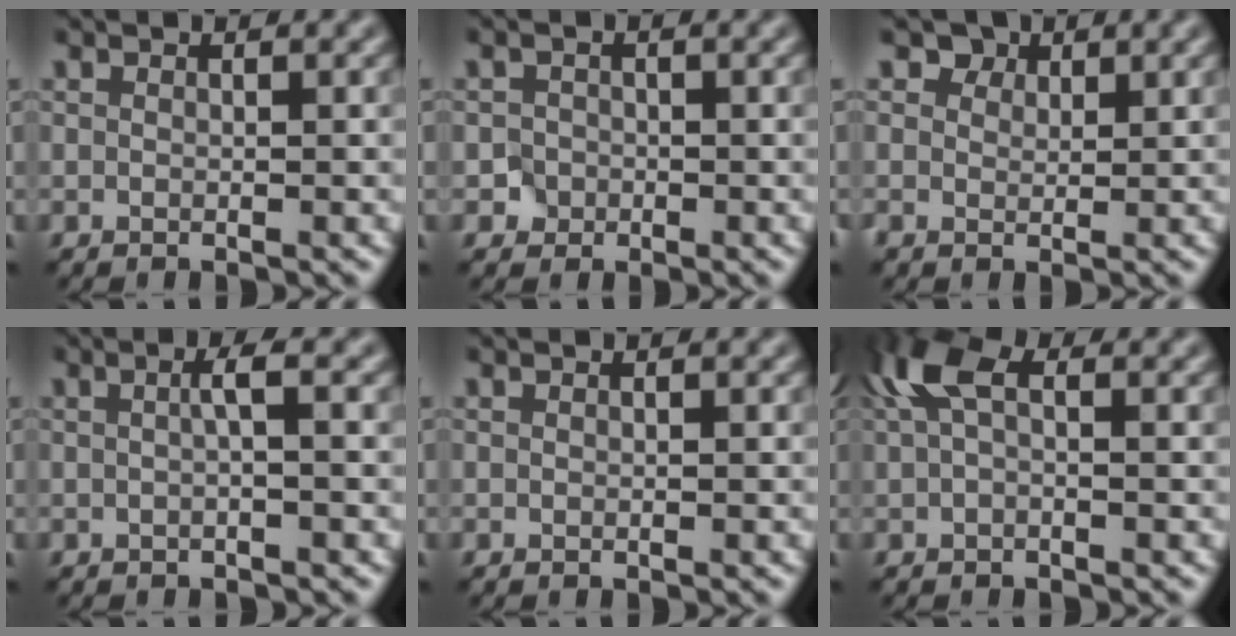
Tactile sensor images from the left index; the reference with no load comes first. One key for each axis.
{"total": 1.4, "fx": -0.5, "fy": 1.3, "fz": 0.1, "tx": 0.015, "ty": 0.002, "tz": -0.008}
{"total": 2.8, "fx": 1.6, "fy": 2.1, "fz": 0.9, "tx": -0.025, "ty": -0.010, "tz": 0.026}
{"total": 1.7, "fx": 0.1, "fy": 0.2, "fz": 1.7, "tx": -0.029, "ty": 0.006, "tz": -0.001}
{"total": 0.0}
{"total": 4.1, "fx": 1.5, "fy": 2.0, "fz": 3.3, "tx": -0.071, "ty": 0.014, "tz": 0.018}